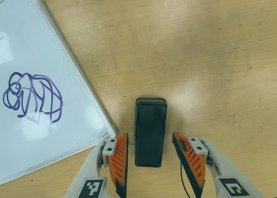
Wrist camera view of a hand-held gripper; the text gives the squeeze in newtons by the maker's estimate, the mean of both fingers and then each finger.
{"total": 0.0}